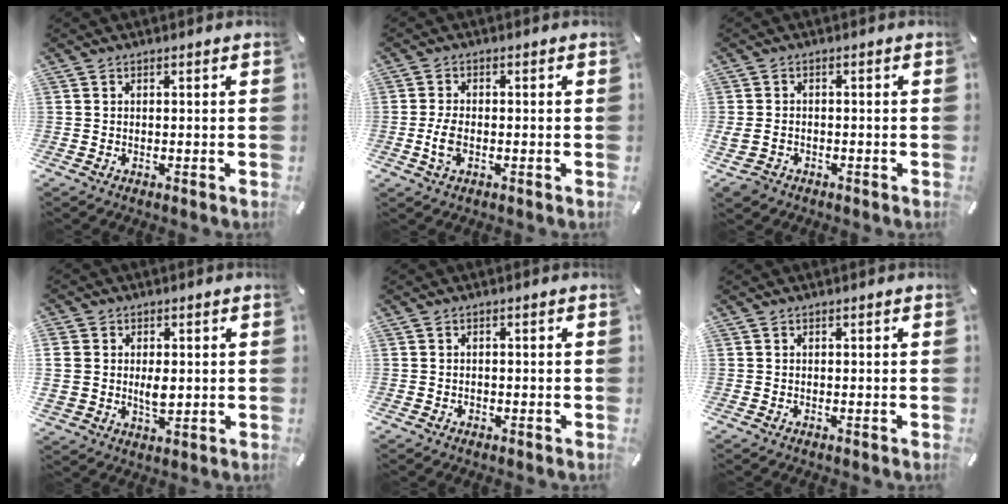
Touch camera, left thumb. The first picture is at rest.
{"total": 3.7, "force": [-1.0, 1.8, 3.0], "torque": [-0.070, 0.000, -0.022]}
{"total": 3.2, "force": [-1.5, 2.4, 1.5], "torque": [-0.039, 0.003, -0.031]}
{"total": 6.7, "force": [0.8, 5.4, 3.9], "torque": [-0.071, -0.005, 0.010]}
{"total": 0.6, "force": [-0.3, 0.5, 0.1], "torque": [0.000, 0.006, -0.008]}
{"total": 0.0}